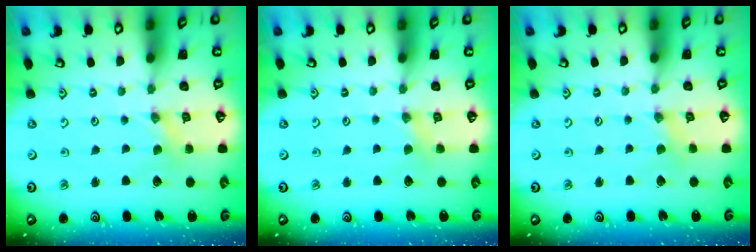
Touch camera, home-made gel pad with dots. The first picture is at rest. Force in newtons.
{"total": 2.4, "press": 2.4, "slide": 0.4}
{"total": 1.4, "press": 1.4, "slide": 0.3}